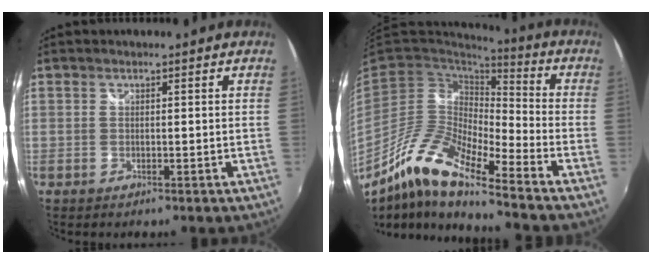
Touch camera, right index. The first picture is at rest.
{"total": 14.8, "force": [-9.9, 2.7, 10.6], "torque": [-0.194, -0.011, -0.202]}